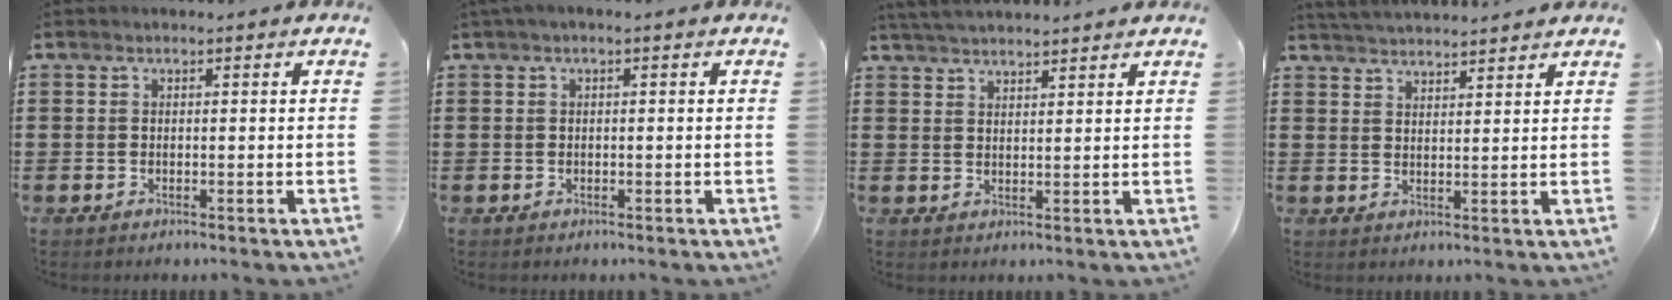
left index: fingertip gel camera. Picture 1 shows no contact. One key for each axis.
{"total": 0.8, "fx": -0.2, "fy": 0.1, "fz": 0.8, "tx": -0.012, "ty": -0.003, "tz": -0.003}
{"total": 3.4, "fx": 3.3, "fy": -0.1, "fz": 0.7, "tx": -0.022, "ty": -0.006, "tz": 0.064}
{"total": 3.0, "fx": 3.0, "fy": -0.4, "fz": 0.0, "tx": -0.010, "ty": -0.009, "tz": 0.056}